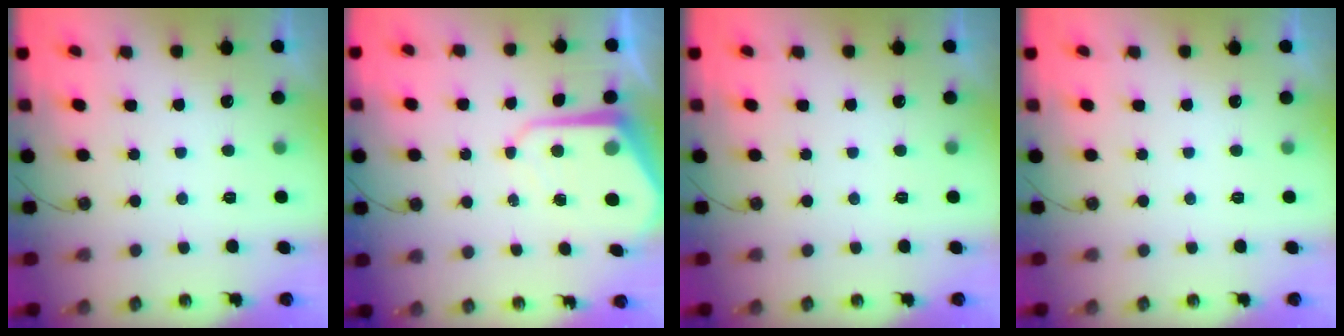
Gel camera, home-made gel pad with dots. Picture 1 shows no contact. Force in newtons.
{"total": 8.5, "press": 8.4, "slide": 0.6}
{"total": 0.0}
{"total": 0.0}